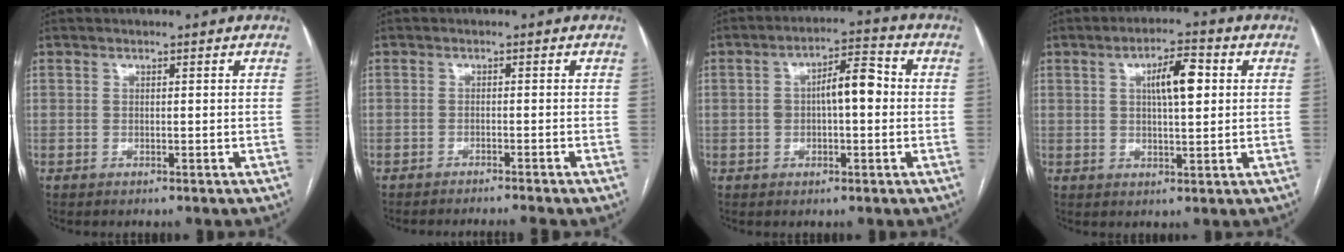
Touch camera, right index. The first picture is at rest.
{"total": 5.3, "force": [-4.8, -1.0, 2.0], "torque": [-0.011, -0.003, -0.067]}
{"total": 7.2, "force": [0.3, 2.4, 6.8], "torque": [-0.115, 0.031, 0.003]}
{"total": 6.7, "force": [1.7, 1.7, 6.3], "torque": [-0.105, 0.013, 0.029]}